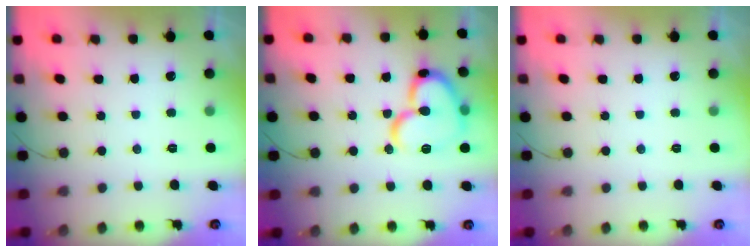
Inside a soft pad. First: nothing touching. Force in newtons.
{"total": 18.4, "press": 18.4, "slide": 1.6}
{"total": 0.0}